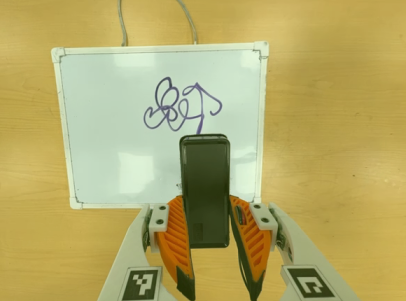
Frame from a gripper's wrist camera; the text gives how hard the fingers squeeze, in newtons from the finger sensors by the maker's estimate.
{"total": 5.2, "left": 3.9, "right": 6.6}